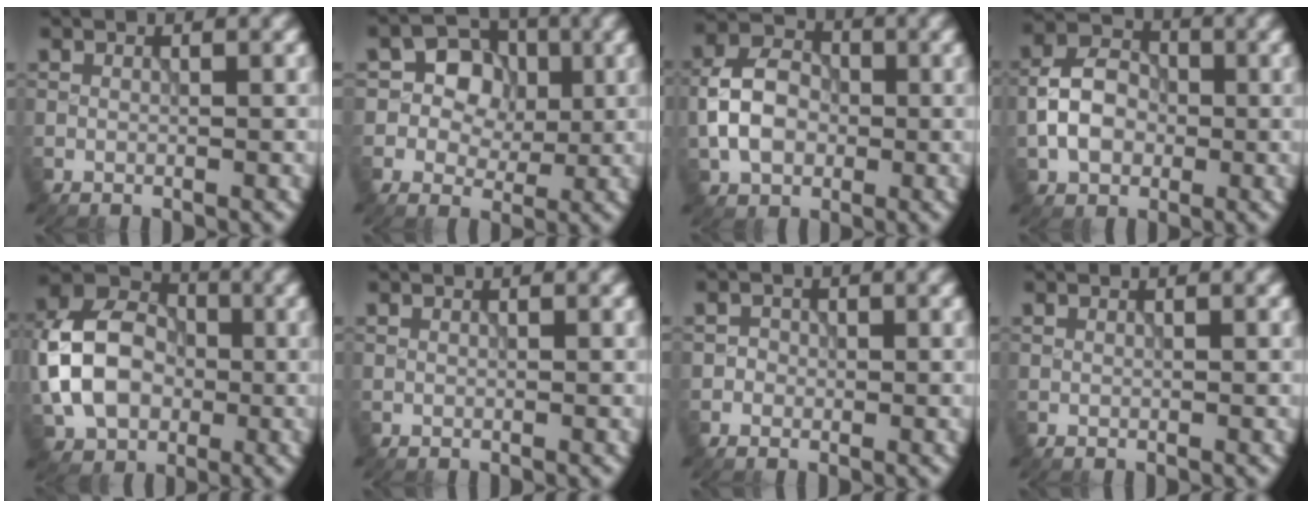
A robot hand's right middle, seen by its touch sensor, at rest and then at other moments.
{"total": 5.0, "force": [0.8, 4.2, 2.6], "torque": [-0.035, 0.009, -0.003]}
{"total": 5.5, "force": [-0.9, 4.1, 3.6], "torque": [-0.071, 0.008, -0.021]}
{"total": 5.0, "force": [-1.0, 3.8, 3.1], "torque": [-0.059, 0.007, -0.021]}
{"total": 9.5, "force": [-1.2, 7.1, 6.1], "torque": [-0.131, 0.009, -0.036]}
{"total": 0.0}
{"total": 1.1, "force": [-0.2, 1.0, 0.1], "torque": [0.009, 0.002, -0.007]}
{"total": 0.0}